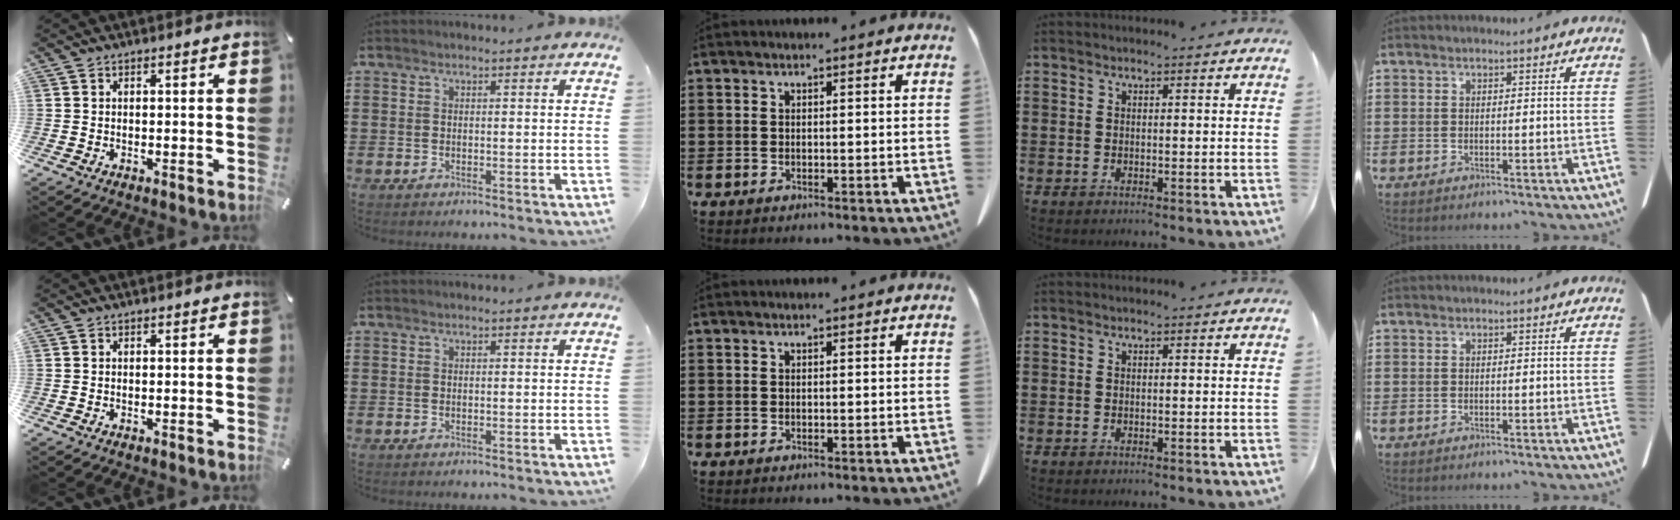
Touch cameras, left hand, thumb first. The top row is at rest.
{}